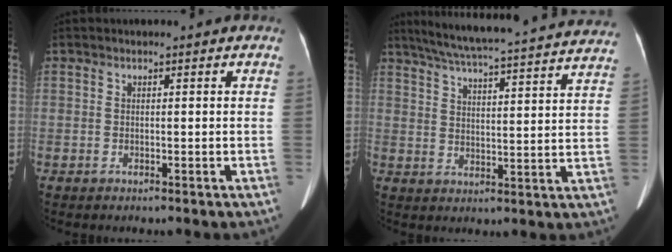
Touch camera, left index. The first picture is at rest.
{"total": 29.3, "force": [26.7, 1.7, 11.8], "torque": [-0.192, -0.031, 0.334]}